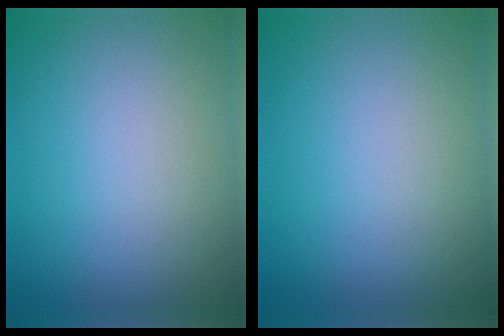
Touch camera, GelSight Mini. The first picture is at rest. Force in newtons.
{"total": 0.0}